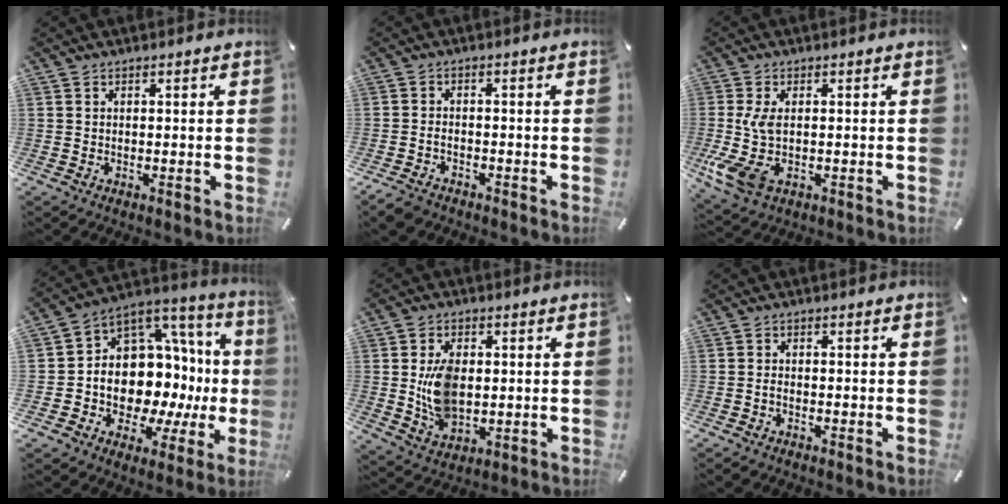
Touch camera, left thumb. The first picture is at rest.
{"total": 2.9, "force": [-2.0, 1.7, 1.3], "torque": [-0.037, 0.006, -0.042]}
{"total": 7.8, "force": [-0.3, 4.4, 6.5], "torque": [-0.160, -0.012, -0.007]}
{"total": 12.3, "force": [-0.3, 10.3, 6.8], "torque": [-0.097, -0.055, 0.004]}
{"total": 10.4, "force": [0.6, 7.1, 7.5], "torque": [-0.157, -0.001, 0.009]}
{"total": 1.0, "force": [-0.6, 0.4, 0.7], "torque": [-0.016, 0.000, -0.012]}